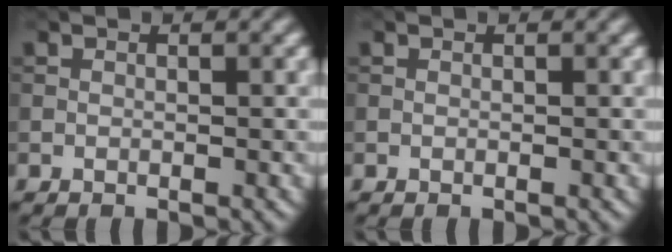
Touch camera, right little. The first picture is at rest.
{"total": 0.0}